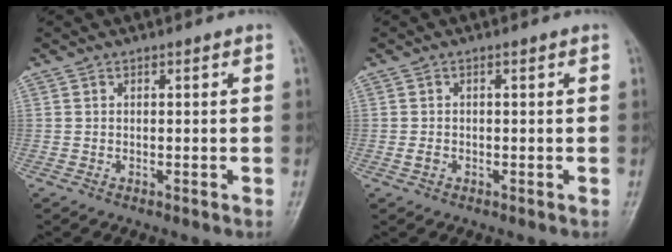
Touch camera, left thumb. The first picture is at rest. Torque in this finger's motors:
{"motor_torque": [-0.14, -0.36, 0.42, 0.14, -0.01]}